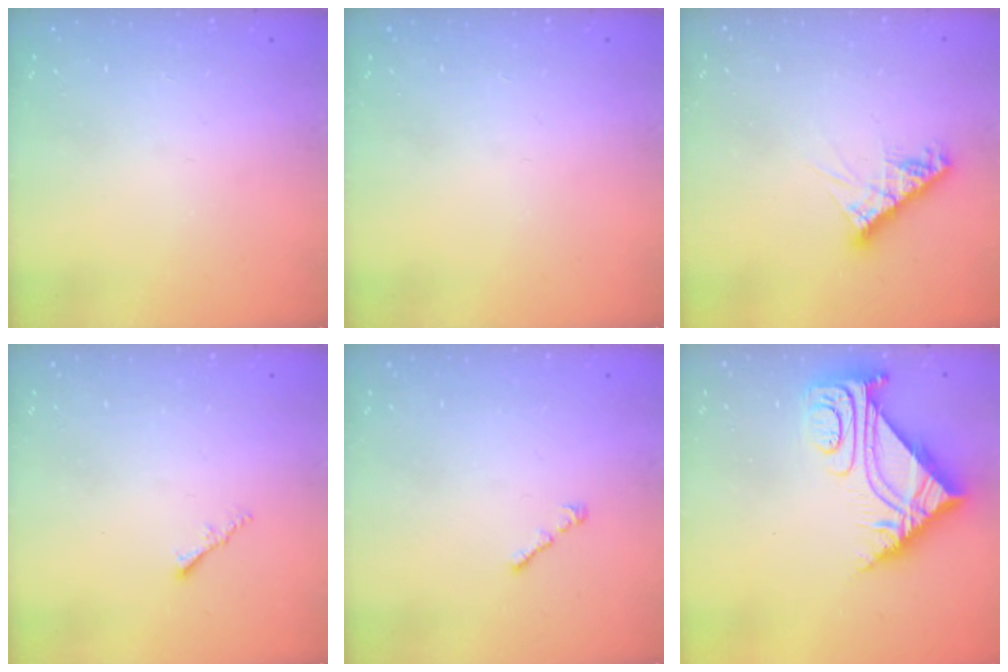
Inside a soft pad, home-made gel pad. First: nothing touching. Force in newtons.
{"total": 0.0}
{"total": 9.3, "press": 9.3, "slide": 0.9}
{"total": 1.2, "press": 1.1, "slide": 0.4}
{"total": 1.0, "press": 0.9, "slide": 0.5}
{"total": 7.5, "press": 7.4, "slide": 0.8}